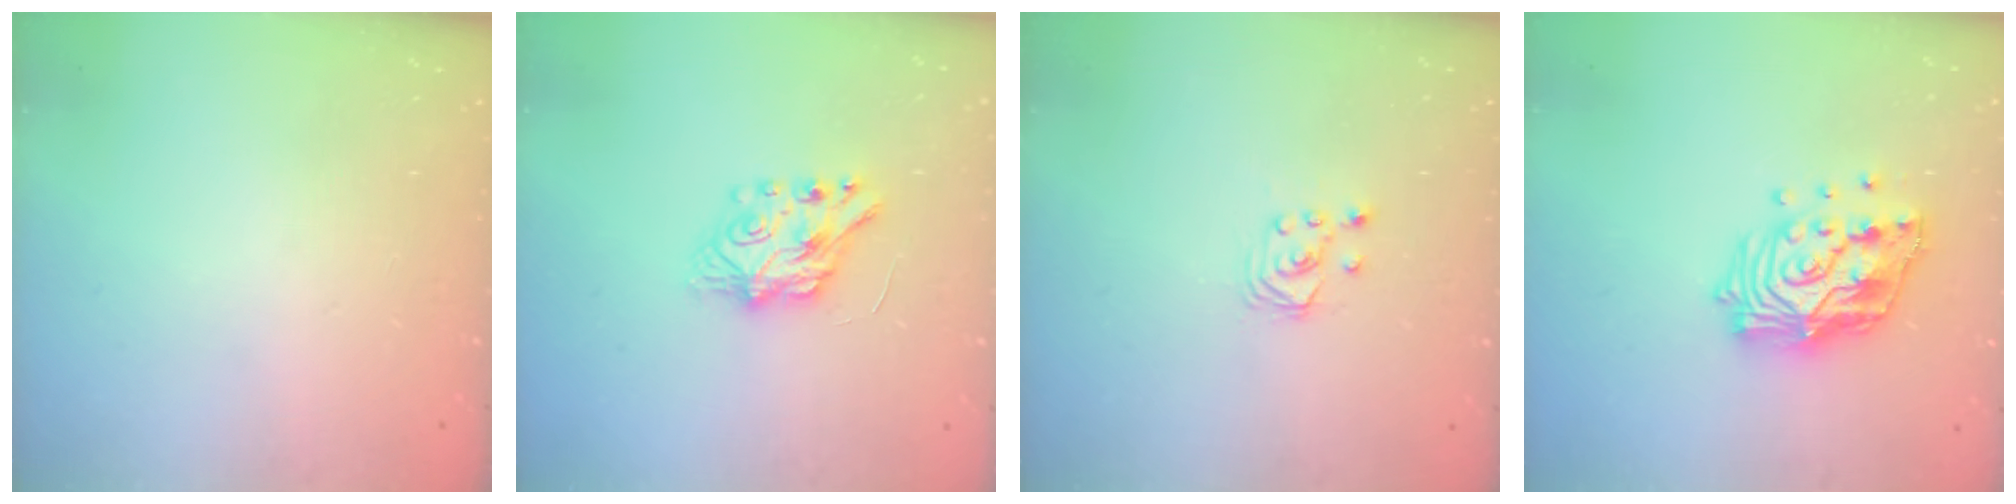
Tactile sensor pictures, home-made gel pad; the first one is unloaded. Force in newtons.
{"total": 7.2, "press": 7.1, "slide": 0.4}
{"total": 2.9, "press": 2.8, "slide": 0.3}
{"total": 17.3, "press": 17.1, "slide": 2.1}